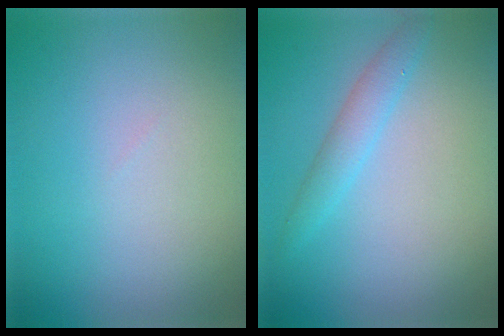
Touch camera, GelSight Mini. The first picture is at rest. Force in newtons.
{"total": 2.0, "press": 2.0, "slide": 0.1}